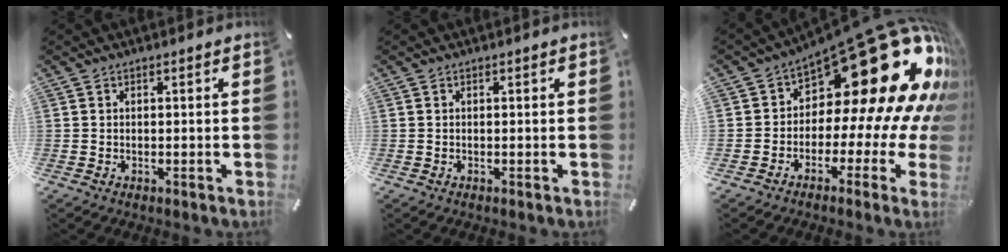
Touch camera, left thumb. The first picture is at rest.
{"total": 0.0}
{"total": 28.7, "force": [11.7, 13.5, 22.5], "torque": [-0.318, -0.116, 0.228]}